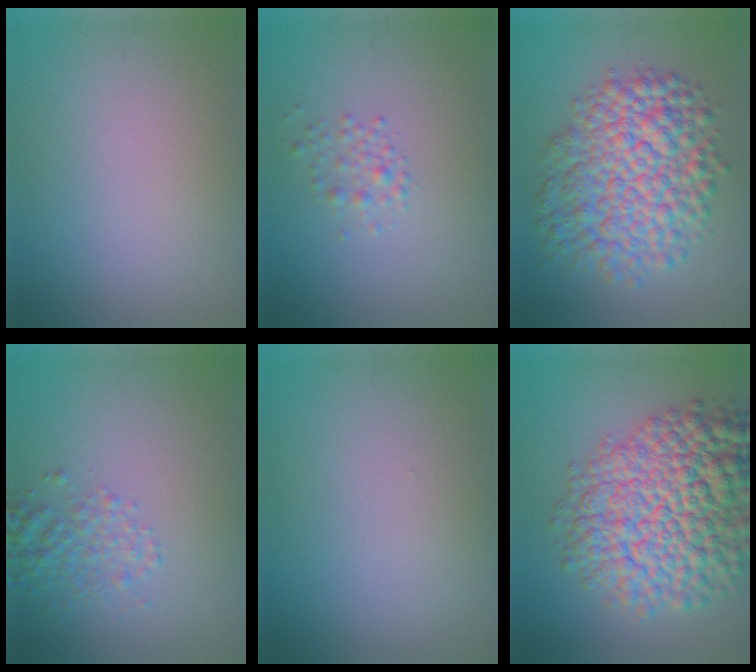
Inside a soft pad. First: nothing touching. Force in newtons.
{"total": 1.4, "press": 1.4, "slide": 0.0}
{"total": 9.9, "press": 9.9, "slide": 0.2}
{"total": 2.6, "press": 2.6, "slide": 0.1}
{"total": 0.0}
{"total": 12.9, "press": 12.9, "slide": 0.5}